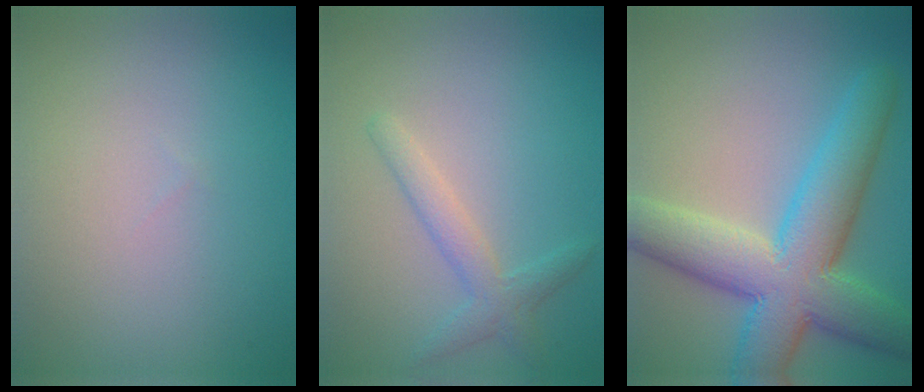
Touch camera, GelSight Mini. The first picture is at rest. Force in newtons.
{"total": 2.4, "press": 2.4, "slide": 0.0}
{"total": 10.1, "press": 10.1, "slide": 0.5}